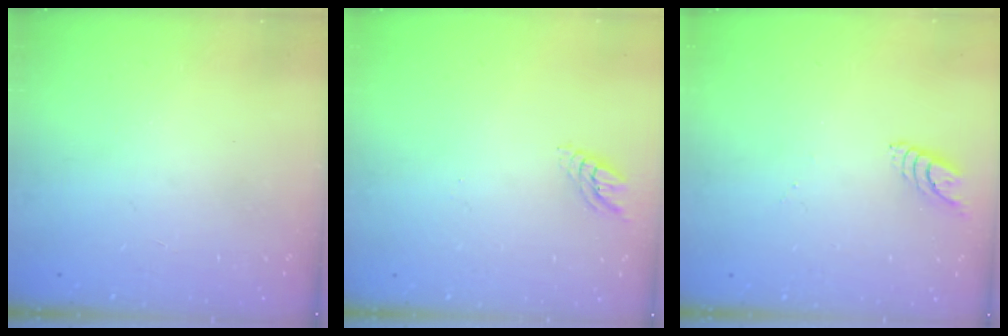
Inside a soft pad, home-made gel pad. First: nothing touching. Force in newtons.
{"total": 4.4, "press": 4.4, "slide": 0.2}
{"total": 5.8, "press": 5.8, "slide": 0.5}